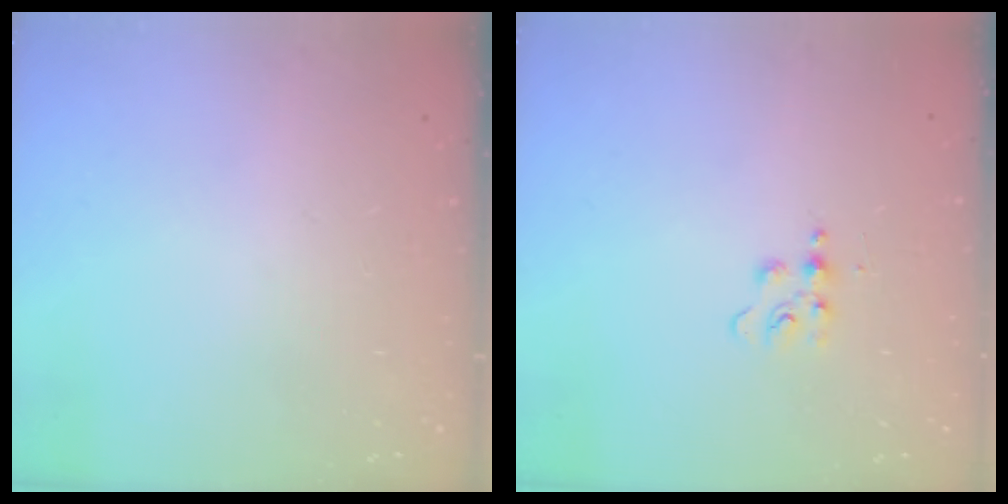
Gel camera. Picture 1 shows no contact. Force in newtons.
{"total": 5.5, "press": 5.4, "slide": 0.6}